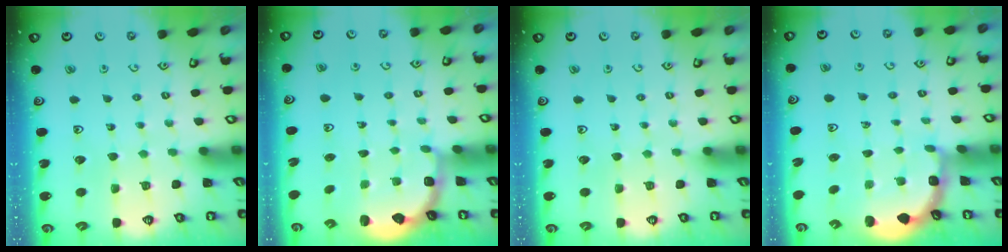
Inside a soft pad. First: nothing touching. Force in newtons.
{"total": 2.7, "press": 2.3, "slide": 1.5}
{"total": 0.0}
{"total": 1.9, "press": 1.8, "slide": 0.4}